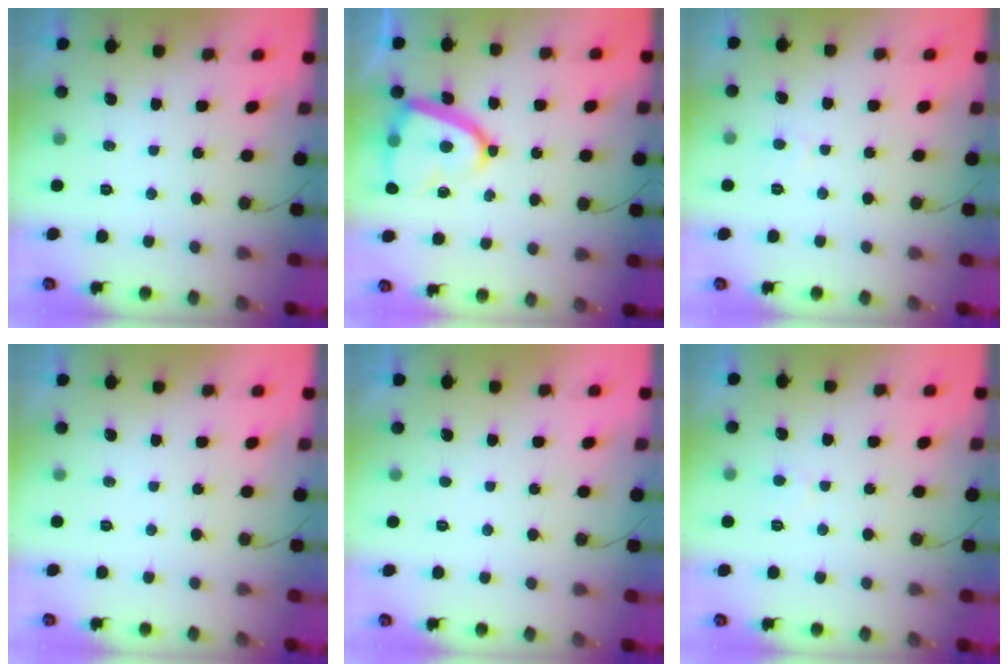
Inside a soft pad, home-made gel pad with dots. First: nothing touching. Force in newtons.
{"total": 16.0, "press": 15.9, "slide": 1.4}
{"total": 3.6, "press": 3.6, "slide": 0.3}
{"total": 0.0}
{"total": 1.7, "press": 1.7, "slide": 0.2}
{"total": 2.4, "press": 2.4, "slide": 0.2}